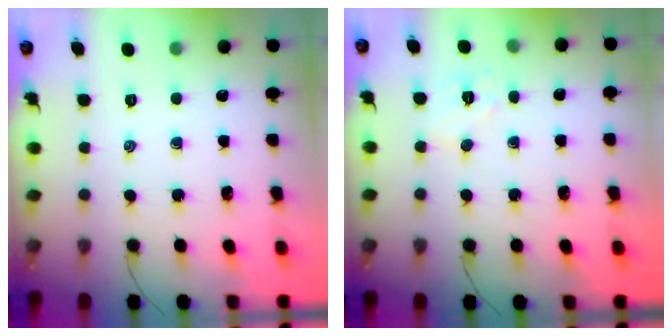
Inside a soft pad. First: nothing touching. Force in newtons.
{"total": 6.6, "press": 6.4, "slide": 1.2}